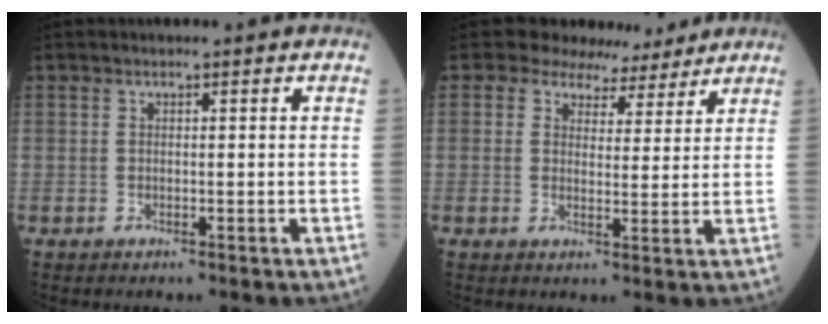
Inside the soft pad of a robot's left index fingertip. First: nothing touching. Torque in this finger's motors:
{"motor_torque": [0.24, -0.12, -0.13, -0.10]}